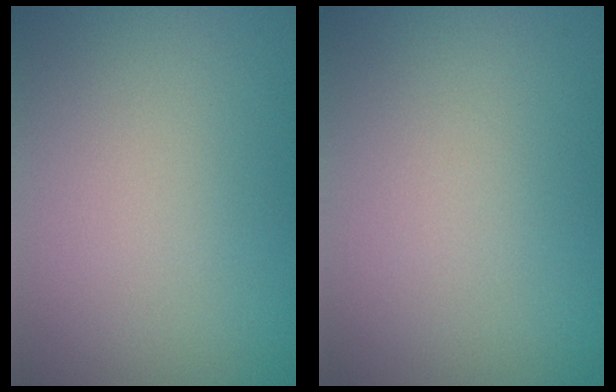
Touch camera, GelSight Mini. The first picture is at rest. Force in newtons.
{"total": 0.0}